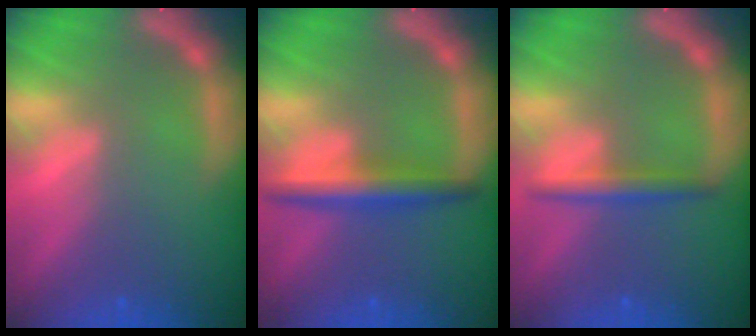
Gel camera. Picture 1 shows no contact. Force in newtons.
{"total": 4.0}
{"total": 2.5}